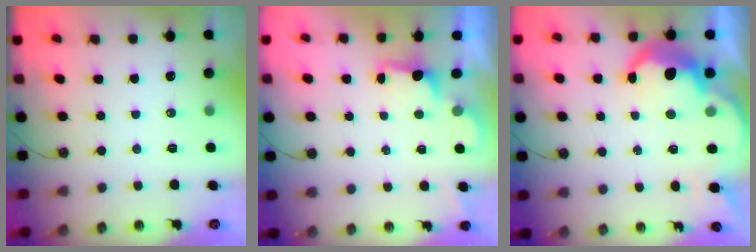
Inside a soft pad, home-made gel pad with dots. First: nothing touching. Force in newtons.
{"total": 2.0, "press": 1.8, "slide": 0.8}
{"total": 11.2, "press": 11.2, "slide": 0.9}